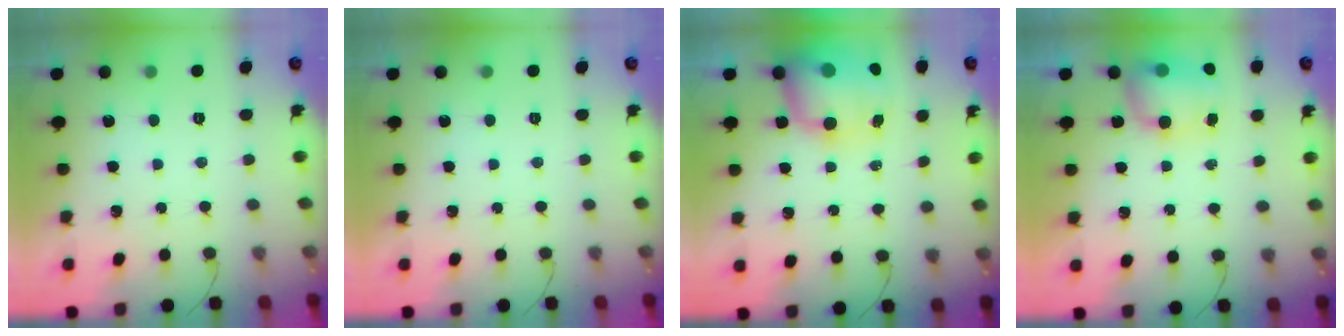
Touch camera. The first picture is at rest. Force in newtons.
{"total": 0.0}
{"total": 12.2, "press": 11.8, "slide": 3.0}
{"total": 8.3, "press": 8.3, "slide": 0.9}